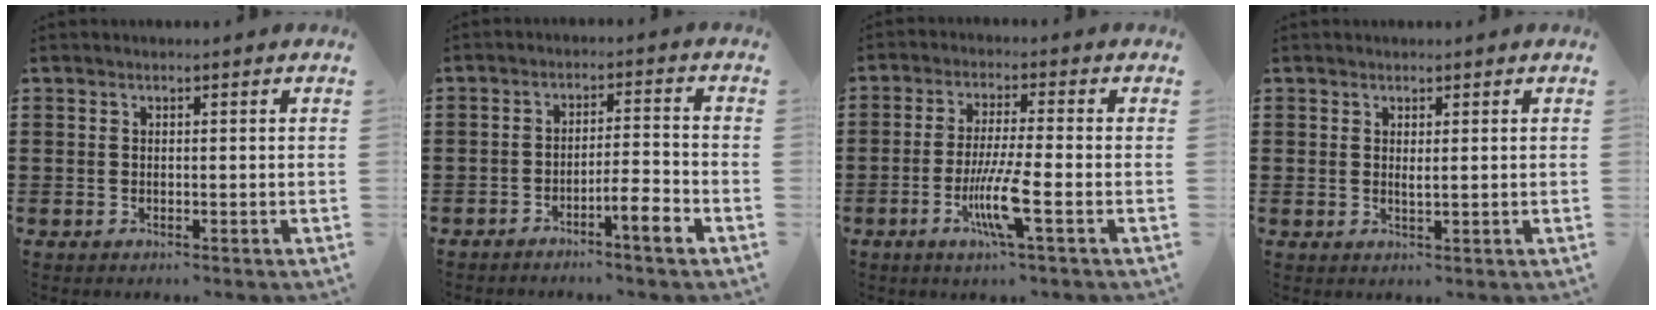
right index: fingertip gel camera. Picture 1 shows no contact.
{"total": 4.8, "force": [-3.4, 0.3, 3.4], "torque": [-0.058, 0.001, -0.060]}
{"total": 7.8, "force": [-2.8, 0.4, 7.2], "torque": [-0.145, -0.019, -0.055]}
{"total": 0.9, "force": [0.7, 0.1, 0.6], "torque": [-0.014, 0.002, 0.012]}